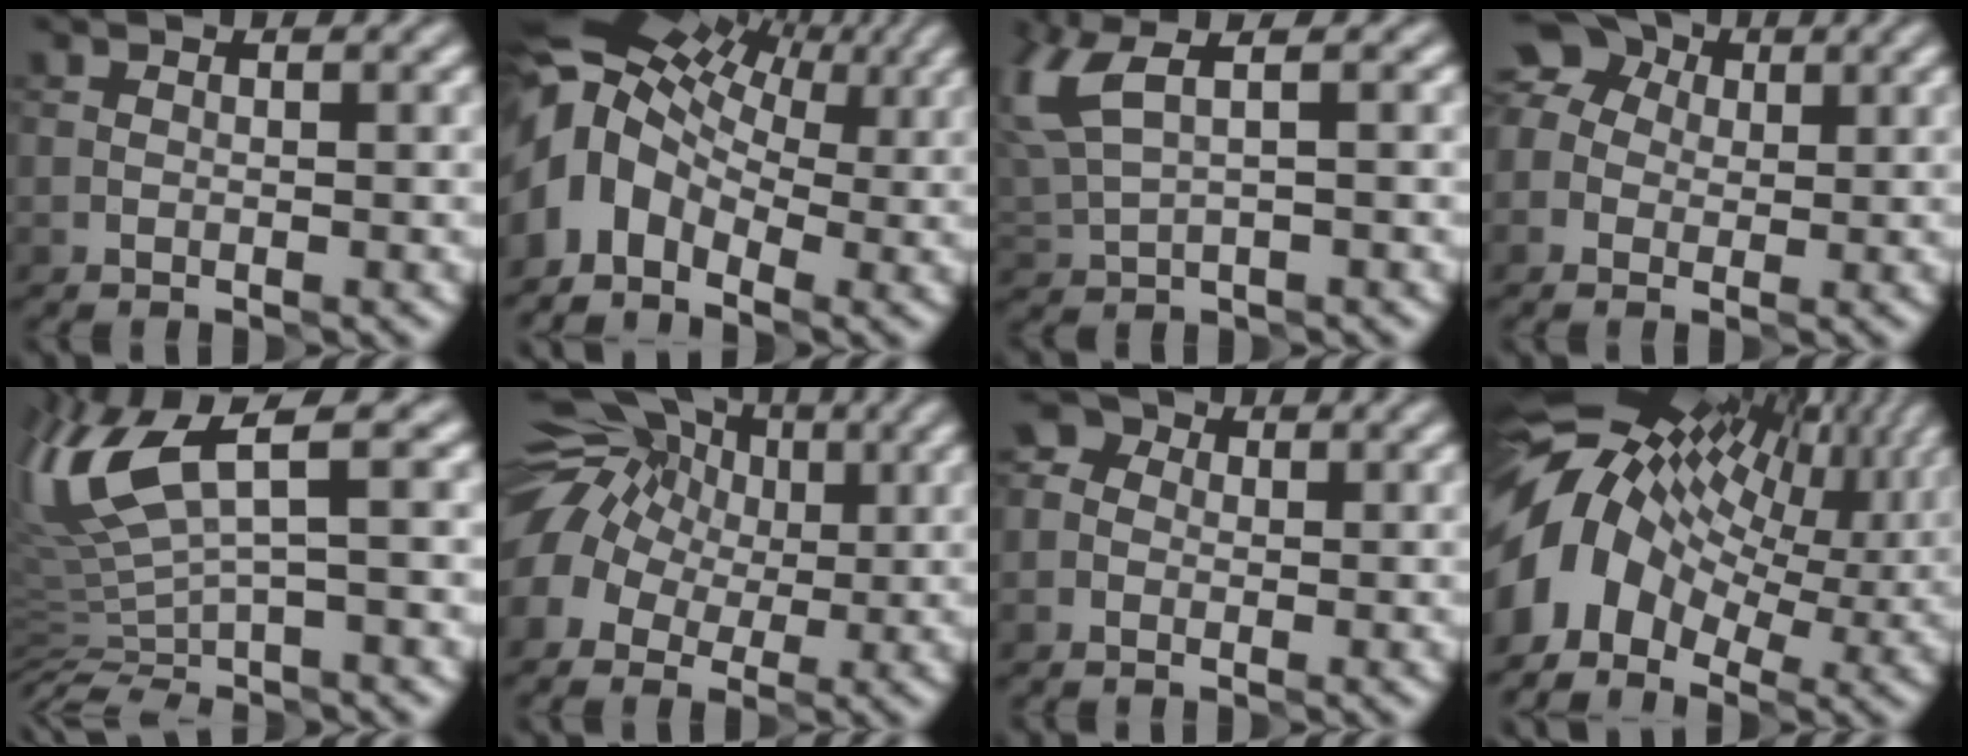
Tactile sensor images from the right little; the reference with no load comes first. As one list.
[{"total": 11.0, "force": [1.8, 7.7, 7.6], "torque": [-0.142, 0.017, 0.032]}, {"total": 5.0, "force": [2.7, 1.7, 3.9], "torque": [-0.104, 0.010, 0.062]}, {"total": 7.5, "force": [2.3, 6.0, 3.7], "torque": [-0.055, 0.036, 0.001]}, {"total": 8.1, "force": [0.9, 2.0, 7.8], "torque": [-0.173, 0.003, 0.020]}, {"total": 11.0, "force": [2.8, 8.7, 6.2], "torque": [-0.112, 0.035, 0.016]}, {"total": 2.4, "force": [0.0, 2.3, 0.7], "torque": [-0.001, 0.019, -0.009]}, {"total": 14.7, "force": [2.2, 9.9, 10.7], "torque": [-0.228, 0.010, 0.043]}]